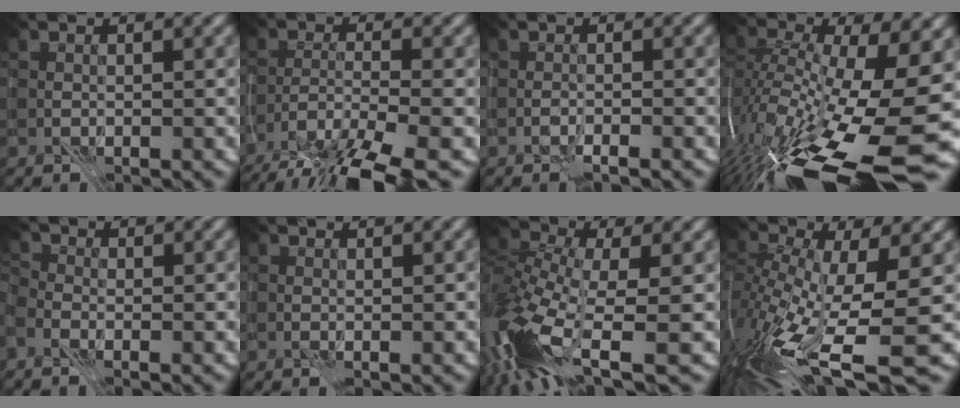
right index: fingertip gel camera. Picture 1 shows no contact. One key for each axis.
{"total": 8.3, "fx": -6.0, "fy": 2.3, "fz": 5.1, "tx": -0.093, "ty": -0.019, "tz": -0.107}
{"total": 0.7, "fx": -0.6, "fy": 0.1, "fz": 0.4, "tx": -0.004, "ty": 0.004, "tz": -0.013}
{"total": 16.4, "fx": -6.2, "fy": 5.5, "fz": 14.2, "tx": -0.286, "ty": -0.014, "tz": -0.109}
{"total": 2.1, "fx": -1.5, "fy": 1.0, "fz": 1.1, "tx": -0.021, "ty": -0.003, "tz": -0.022}
{"total": 0.8, "fx": 0.5, "fy": 0.2, "fz": 0.6, "tx": -0.007, "ty": 0.002, "tz": 0.005}
{"total": 12.2, "fx": -4.6, "fy": 5.3, "fz": 9.9, "tx": -0.238, "ty": -0.011, "tz": -0.071}
{"total": 14.0, "fx": -5.6, "fy": 4.8, "fz": 11.9, "tx": -0.262, "ty": -0.023, "tz": -0.087}